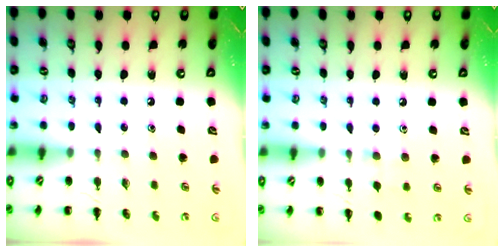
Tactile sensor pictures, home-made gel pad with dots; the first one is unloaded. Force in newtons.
{"total": 5.5, "press": 5.2, "slide": 1.7}